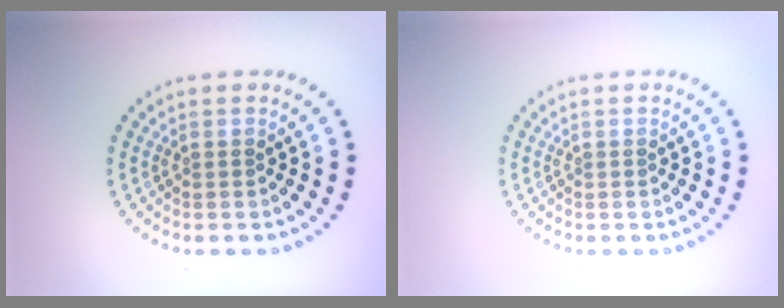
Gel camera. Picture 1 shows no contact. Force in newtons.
{"total": 0.0}